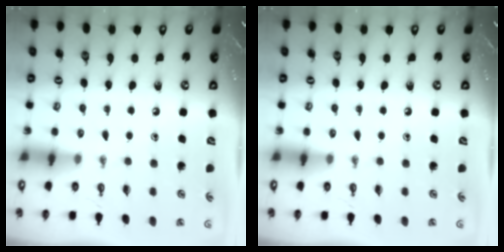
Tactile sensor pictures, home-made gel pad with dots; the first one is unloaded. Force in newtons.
{"total": 0.0}